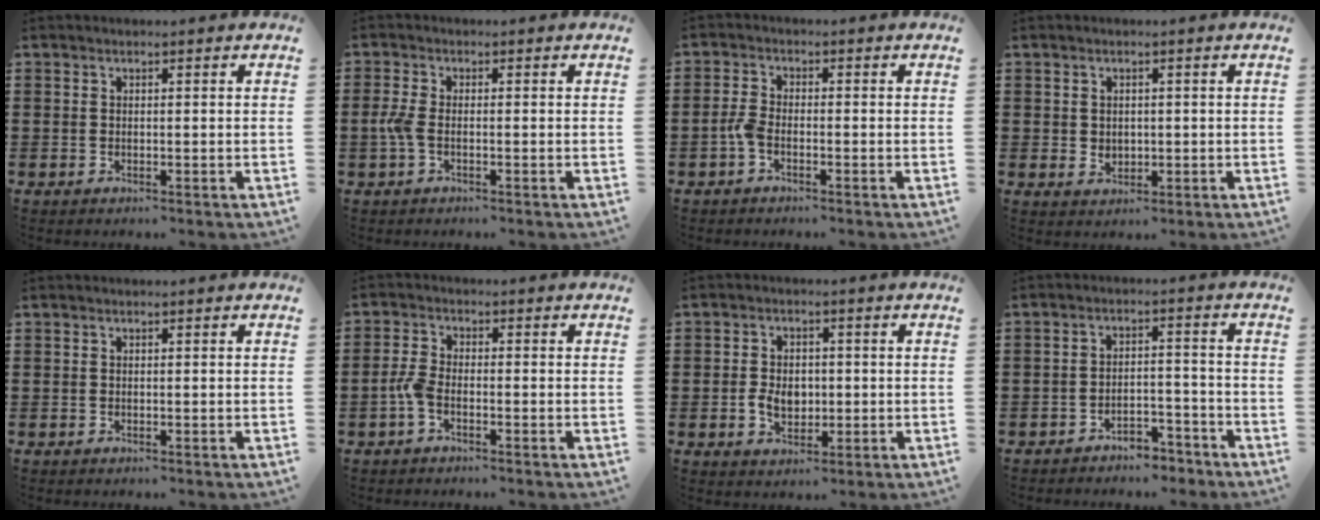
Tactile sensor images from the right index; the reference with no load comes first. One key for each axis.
{"total": 2.8, "fx": -0.8, "fy": 1.1, "fz": 2.4, "tx": -0.067, "ty": -0.006, "tz": -0.020}
{"total": 2.4, "fx": -1.3, "fy": 1.0, "fz": 1.8, "tx": -0.048, "ty": -0.001, "tz": -0.028}
{"total": 1.6, "fx": 0.4, "fy": 1.4, "fz": 0.6, "tx": -0.015, "ty": 0.008, "tz": 0.006}
{"total": 0.0}
{"total": 2.9, "fx": -1.4, "fy": 1.2, "fz": 2.3, "tx": -0.064, "ty": -0.004, "tz": -0.032}
{"total": 4.3, "fx": -0.4, "fy": 3.2, "fz": 2.8, "tx": -0.050, "ty": 0.006, "tz": -0.011}
{"total": 3.8, "fx": -3.7, "fy": 0.8, "fz": 0.6, "tx": -0.013, "ty": 0.009, "tz": -0.076}